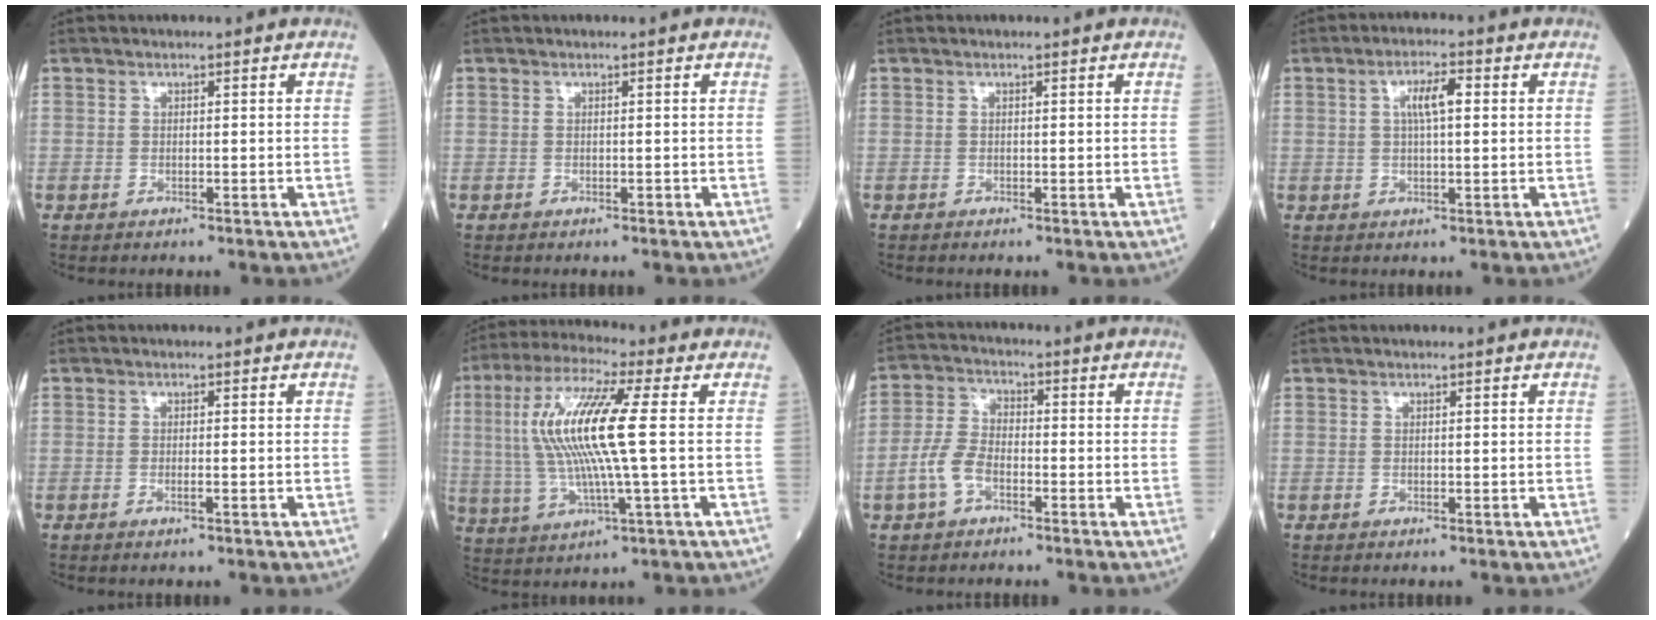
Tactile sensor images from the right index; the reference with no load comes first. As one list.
[{"total": 0.0}, {"total": 0.0}, {"total": 4.2, "force": [0.9, 0.9, 4.0], "torque": [-0.076, 0.010, 0.016]}, {"total": 1.0, "force": [-0.5, 0.0, 0.8], "torque": [-0.020, 0.000, -0.007]}, {"total": 14.0, "force": [1.5, 0.7, 13.9], "torque": [-0.300, 0.012, 0.025]}, {"total": 5.8, "force": [-2.6, 3.1, 4.1], "torque": [-0.101, 0.008, -0.057]}, {"total": 0.0}]